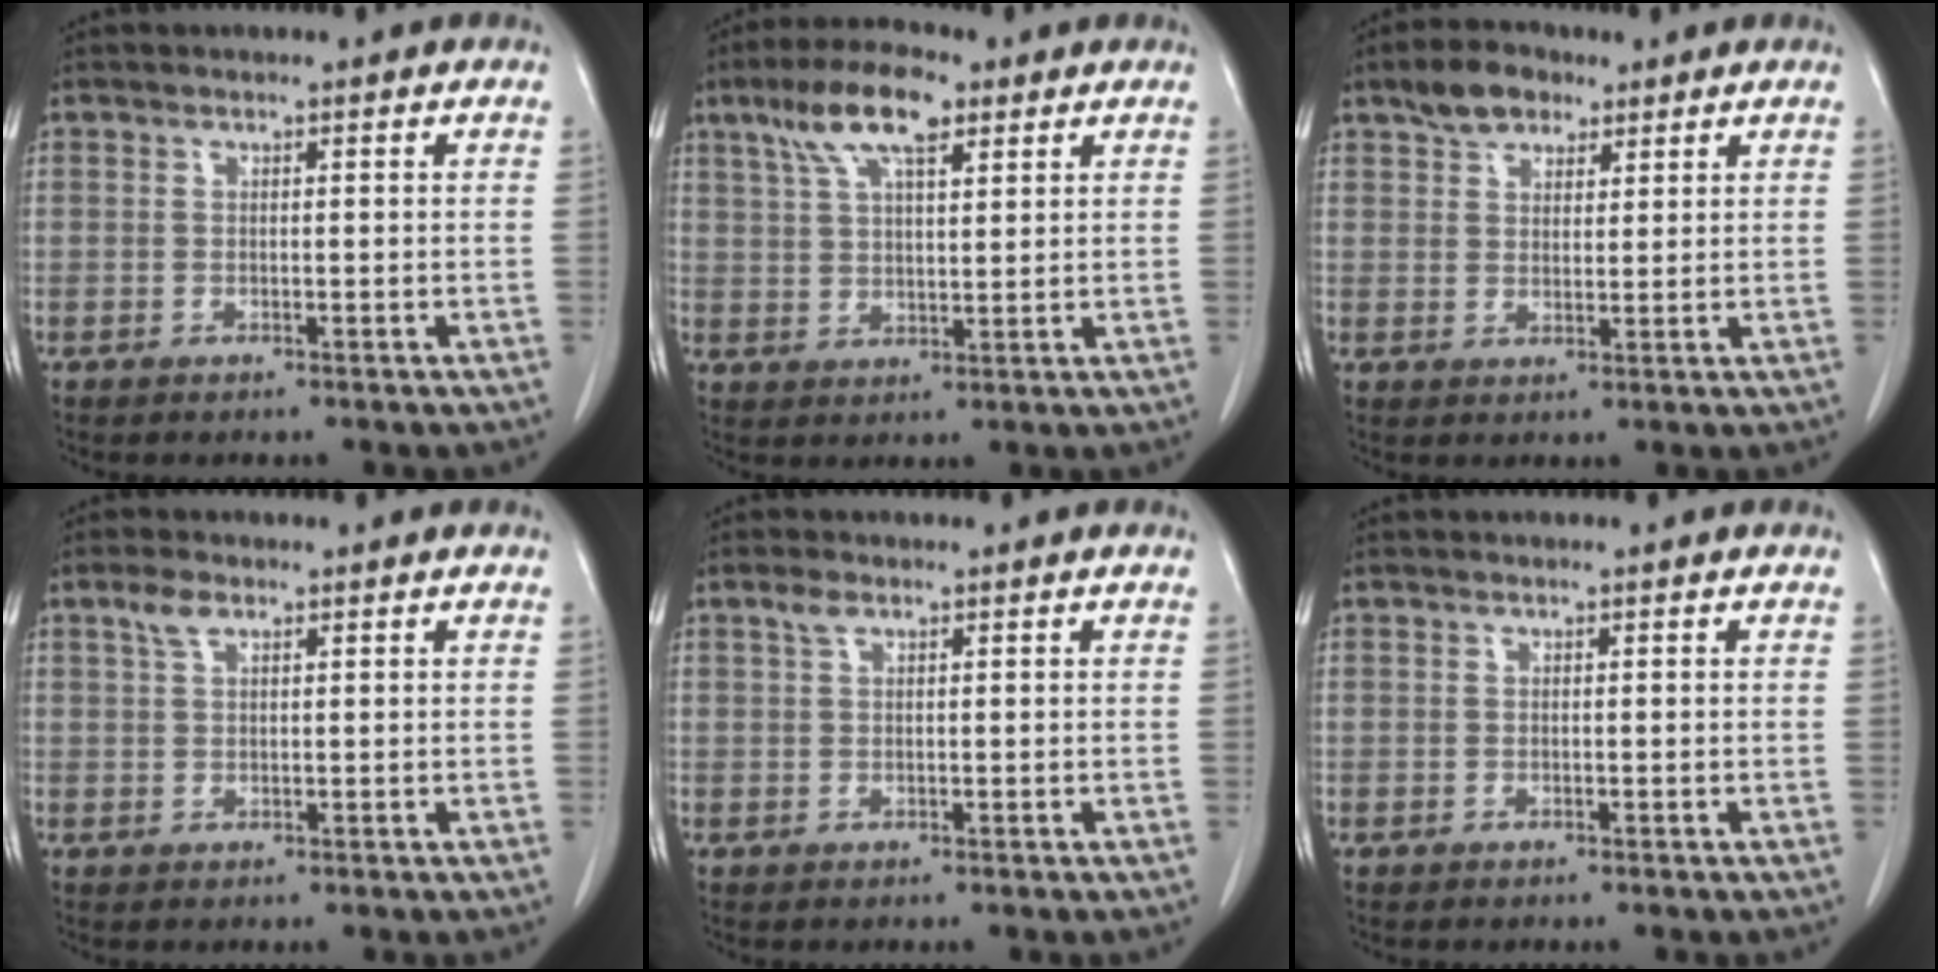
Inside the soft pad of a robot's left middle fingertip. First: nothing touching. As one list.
[{"total": 9.3, "force": [5.4, 2.8, 7.0], "torque": [-0.136, 0.020, 0.099]}, {"total": 5.5, "force": [3.7, 3.2, 2.5], "torque": [-0.045, 0.015, 0.068]}, {"total": 2.1, "force": [1.3, 1.0, 1.4], "torque": [-0.033, 0.010, 0.029]}, {"total": 1.3, "force": [0.8, 0.5, 0.8], "torque": [-0.020, 0.010, 0.016]}, {"total": 0.0}]